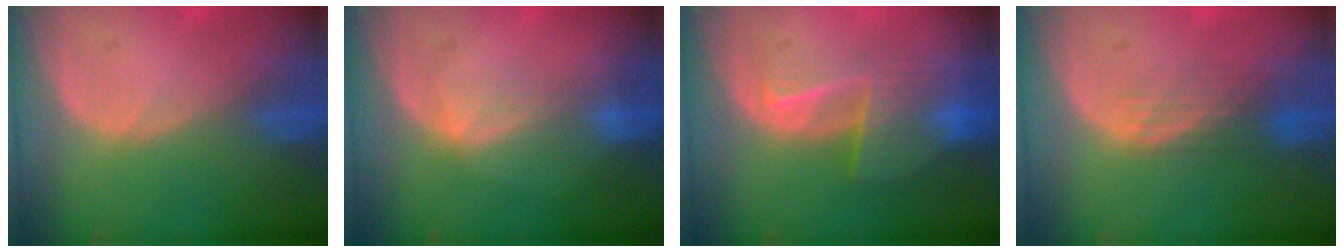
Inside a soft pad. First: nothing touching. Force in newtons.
{"total": 2.7, "press": 2.7, "slide": 0.4}
{"total": 6.7, "press": 6.4, "slide": 2.0}
{"total": 4.0, "press": 3.2, "slide": 2.3}